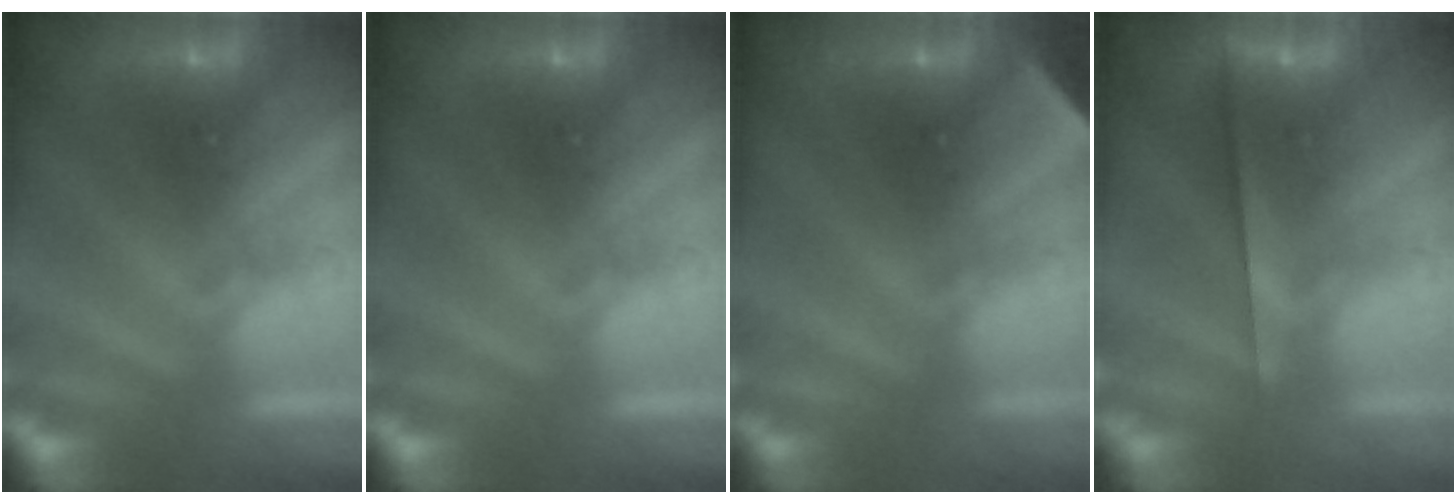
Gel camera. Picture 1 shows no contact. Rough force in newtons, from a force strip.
{"total": 0.0}
{"total": 2.0}
{"total": 2.3}